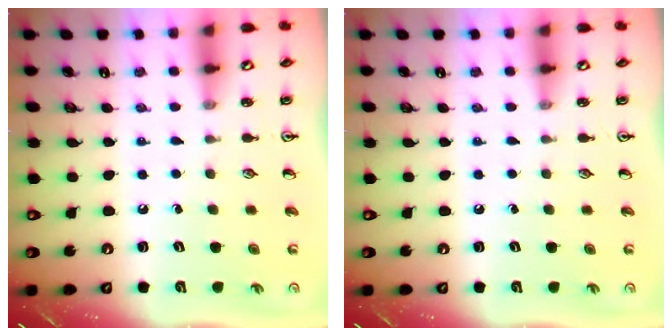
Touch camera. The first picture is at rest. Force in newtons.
{"total": 0.0}